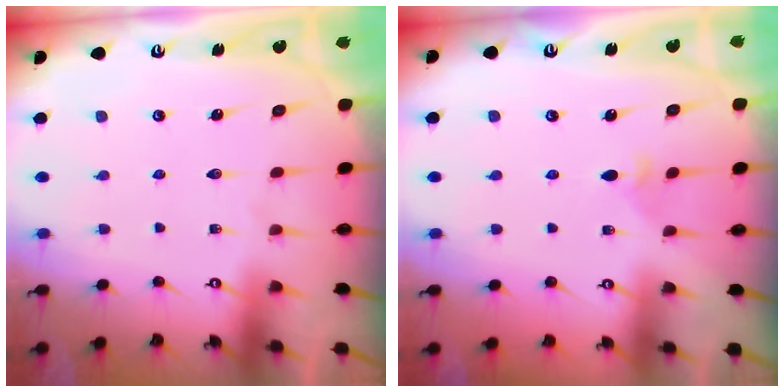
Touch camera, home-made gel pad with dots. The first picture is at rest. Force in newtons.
{"total": 2.9, "press": 2.8, "slide": 0.8}